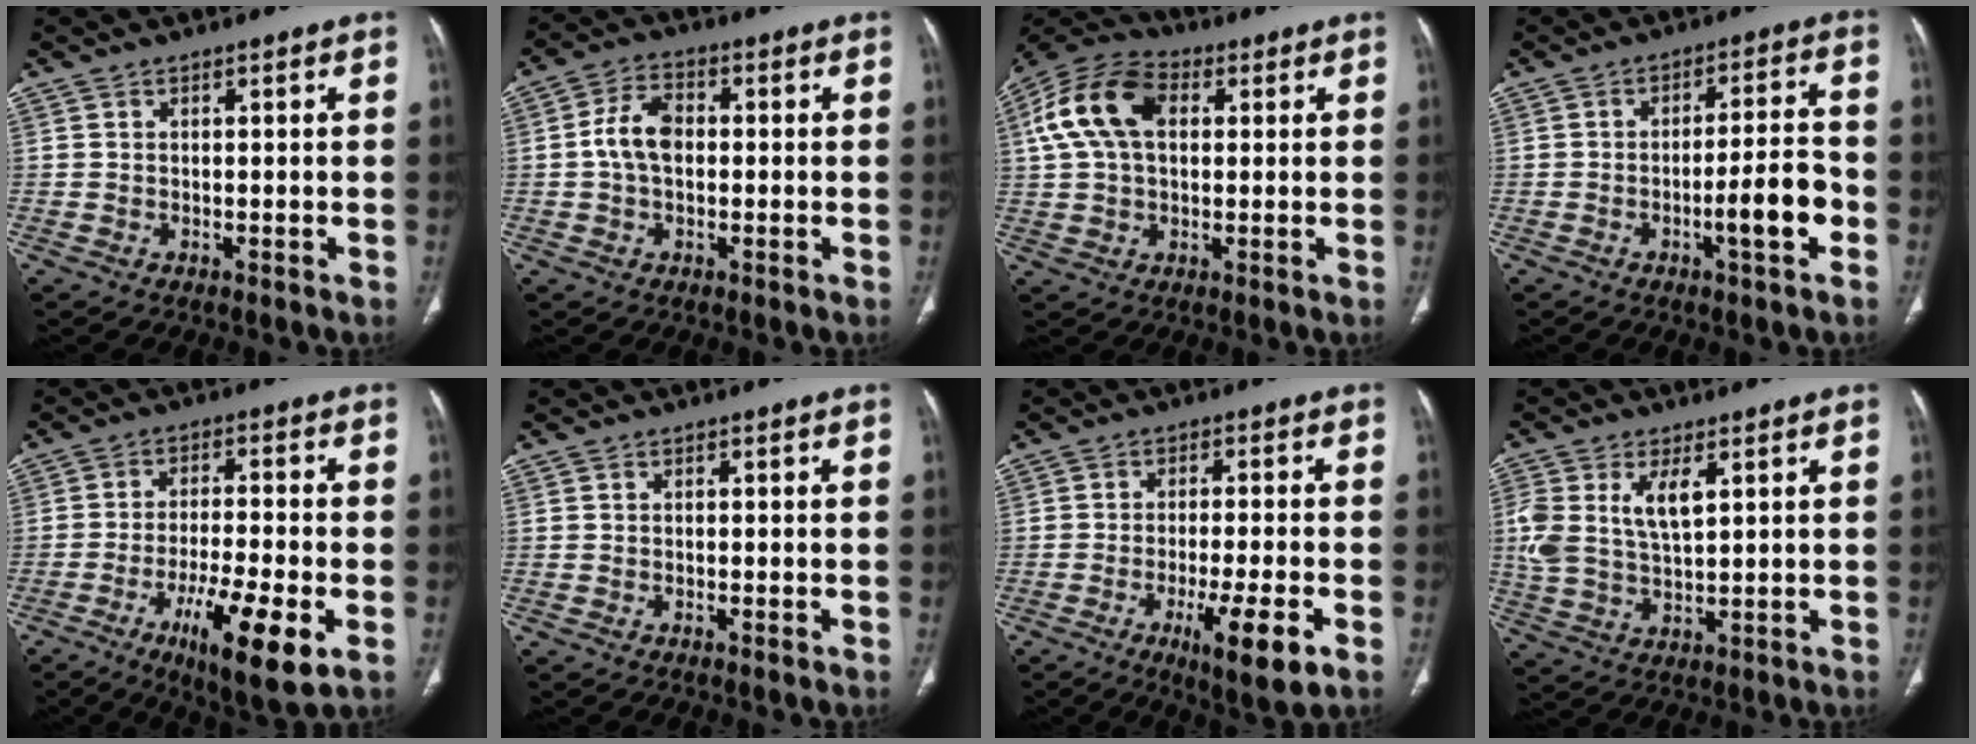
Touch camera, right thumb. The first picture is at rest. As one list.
[{"total": 6.8, "force": [-0.1, 4.5, 5.1], "torque": [-0.093, 0.017, -0.008]}, {"total": 13.8, "force": [3.2, 8.9, 10.1], "torque": [-0.198, 0.028, 0.051]}, {"total": 8.7, "force": [-3.2, 1.7, 7.9], "torque": [-0.115, 0.025, -0.048]}, {"total": 14.0, "force": [-5.8, 3.2, 12.4], "torque": [-0.211, 0.003, -0.090]}, {"total": 0.6, "force": [-0.2, 0.1, 0.5], "torque": [-0.013, -0.001, -0.005]}, {"total": 10.1, "force": [-4.3, 1.8, 9.0], "torque": [-0.148, -0.004, -0.064]}, {"total": 8.8, "force": [2.7, 4.2, 7.2], "torque": [-0.156, -0.001, 0.060]}]